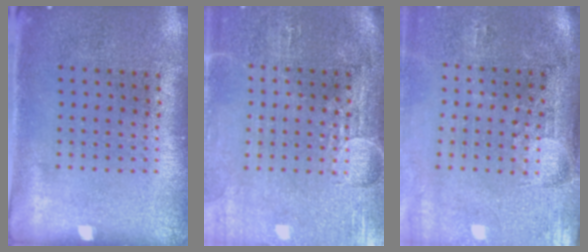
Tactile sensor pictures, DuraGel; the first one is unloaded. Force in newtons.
{"total": 4.3, "press": 3.7, "slide": 2.1}
{"total": 4.6, "press": 3.8, "slide": 2.6}